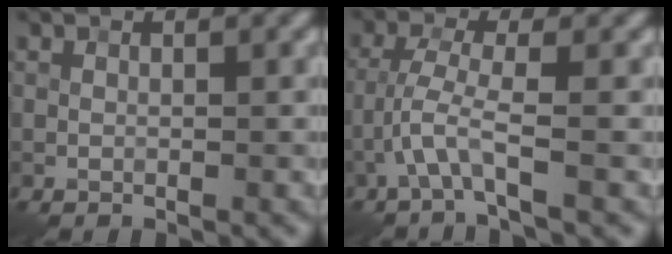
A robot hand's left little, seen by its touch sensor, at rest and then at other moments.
{"total": 3.0, "force": [-1.5, 0.0, 2.6], "torque": [-0.056, 0.011, -0.039]}